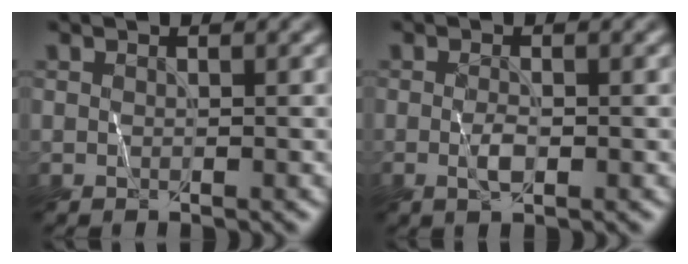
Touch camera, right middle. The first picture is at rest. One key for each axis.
{"total": 1.6, "fx": -0.4, "fy": 0.5, "fz": 1.5, "tx": -0.031, "ty": -0.001, "tz": -0.009}